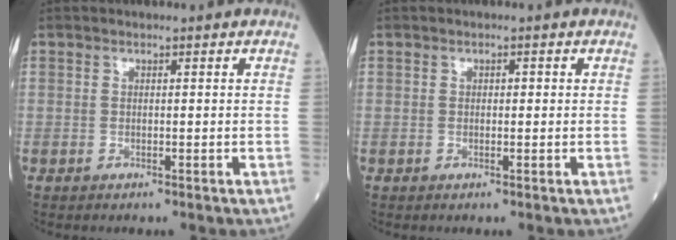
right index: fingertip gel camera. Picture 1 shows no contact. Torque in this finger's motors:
{"motor_torque": [0.12, 0.02, 0.05, 0.02]}